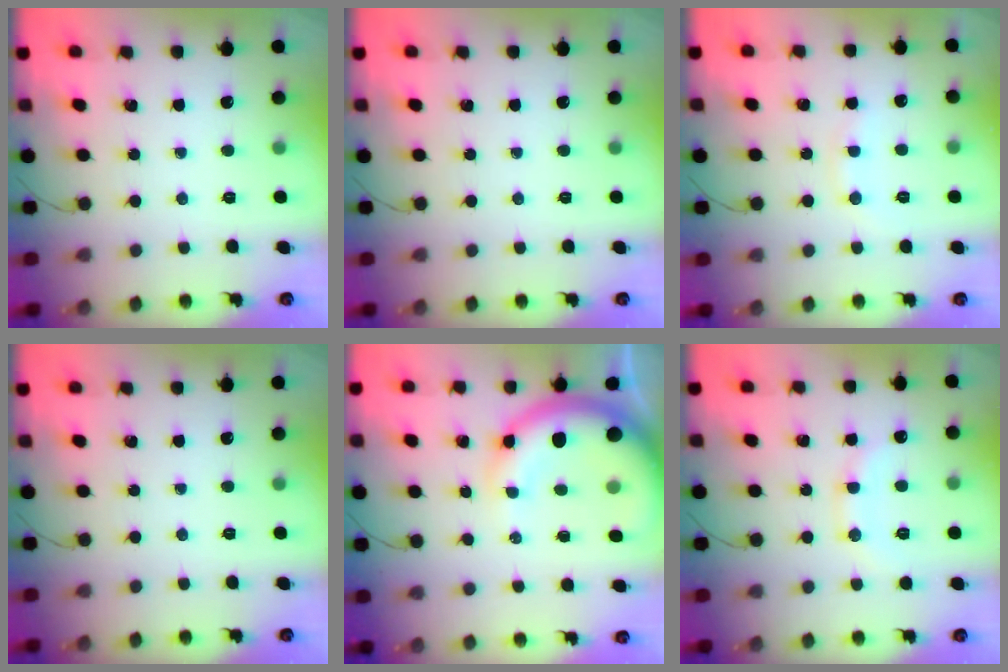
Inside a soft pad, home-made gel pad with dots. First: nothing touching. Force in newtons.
{"total": 0.0}
{"total": 7.4, "press": 7.2, "slide": 1.4}
{"total": 0.0}
{"total": 12.2, "press": 11.9, "slide": 2.7}
{"total": 9.8, "press": 9.7, "slide": 1.2}